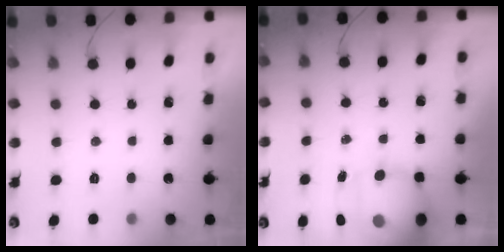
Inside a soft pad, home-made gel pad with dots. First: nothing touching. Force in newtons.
{"total": 13.1, "press": 12.8, "slide": 3.0}